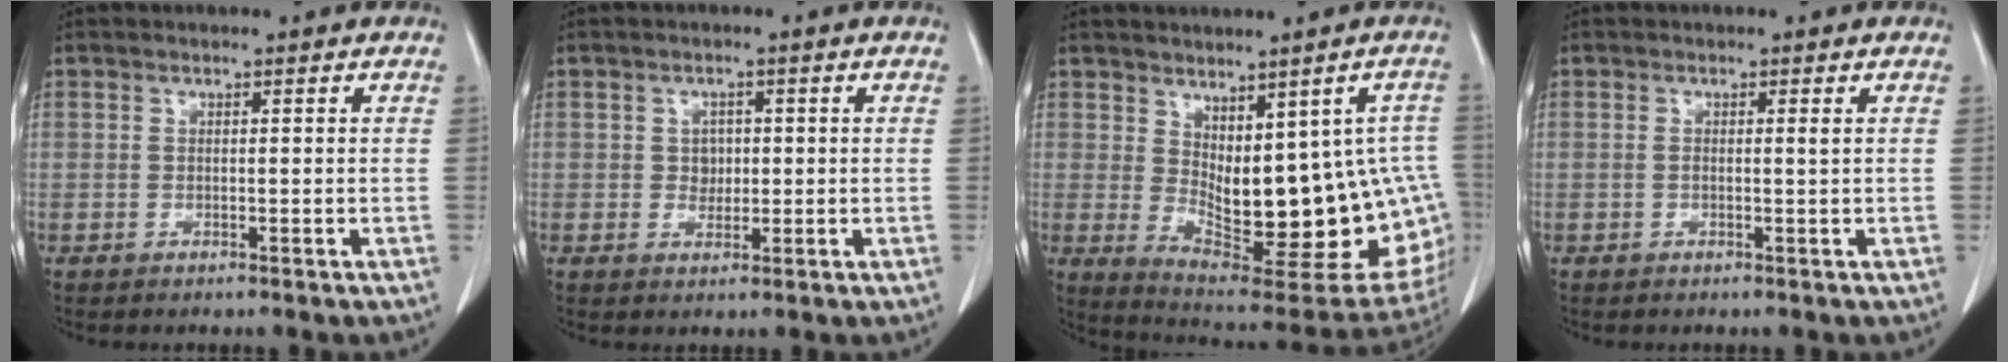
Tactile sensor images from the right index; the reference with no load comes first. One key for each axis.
{"total": 2.5, "fx": 0.2, "fy": 2.1, "fz": 1.4, "tx": -0.017, "ty": 0.003, "tz": 0.006}
{"total": 22.0, "fx": -1.5, "fy": 8.5, "fz": 20.2, "tx": -0.201, "ty": -0.003, "tz": 0.006}
{"total": 0.8, "fx": 0.2, "fy": -0.1, "fz": 0.7, "tx": -0.014, "ty": 0.000, "tz": 0.001}